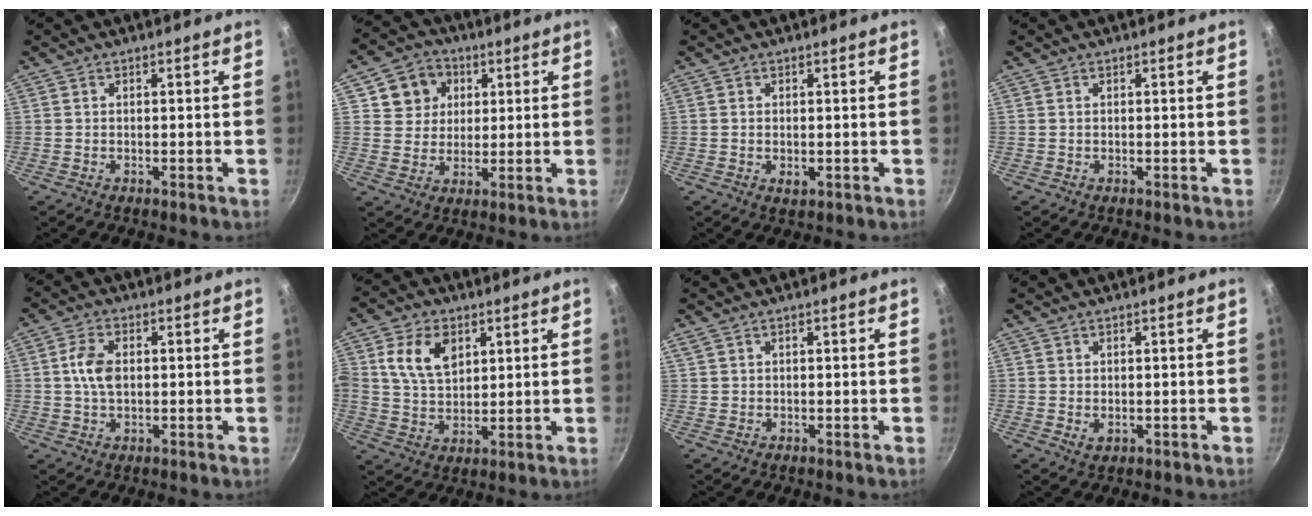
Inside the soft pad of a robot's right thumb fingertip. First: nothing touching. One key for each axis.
{"total": 9.0, "fx": 3.2, "fy": 7.9, "fz": 2.9, "tx": -0.015, "ty": 0.005, "tz": 0.049}
{"total": 1.8, "fx": -0.2, "fy": 1.1, "fz": 1.4, "tx": -0.023, "ty": -0.004, "tz": -0.002}
{"total": 0.0}
{"total": 6.0, "fx": 0.6, "fy": 3.7, "fz": 4.7, "tx": -0.083, "ty": 0.008, "tz": 0.008}
{"total": 10.0, "fx": 3.5, "fy": 6.8, "fz": 6.5, "tx": -0.104, "ty": -0.011, "tz": 0.063}
{"total": 0.8, "fx": 0.5, "fy": 0.4, "fz": 0.5, "tx": -0.010, "ty": 0.004, "tz": 0.012}
{"total": 1.5, "fx": 0.2, "fy": 1.1, "fz": 1.0, "tx": -0.013, "ty": -0.009, "tz": 0.005}